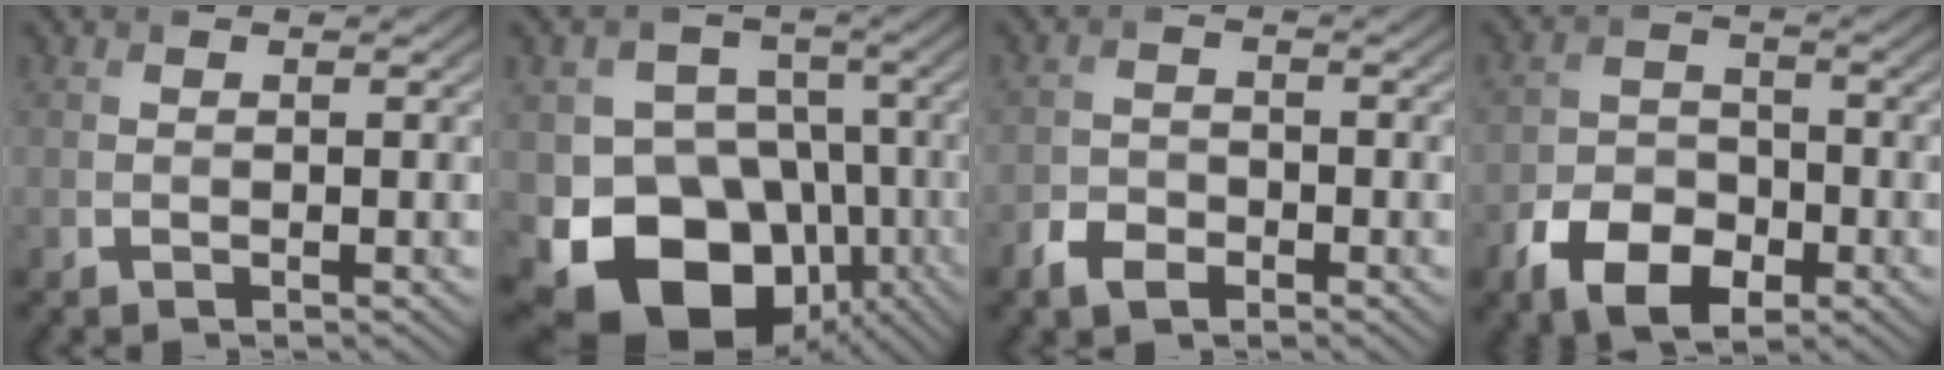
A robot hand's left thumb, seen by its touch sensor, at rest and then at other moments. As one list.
[{"total": 15.9, "force": [-6.5, 12.4, 7.5], "torque": [-0.141, -0.024, -0.116]}, {"total": 3.1, "force": [-2.0, 1.9, 1.3], "torque": [-0.029, -0.004, -0.046]}, {"total": 7.7, "force": [-4.0, 4.9, 4.4], "torque": [-0.090, -0.013, -0.075]}]